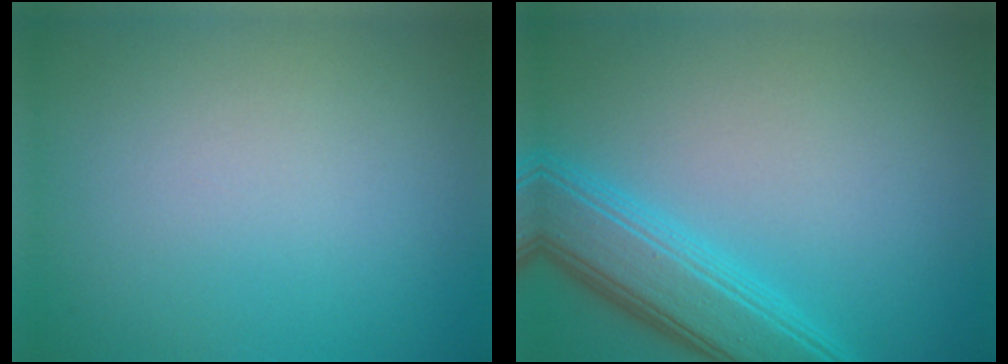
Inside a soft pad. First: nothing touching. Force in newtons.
{"total": 5.7, "press": 5.7, "slide": 0.1}